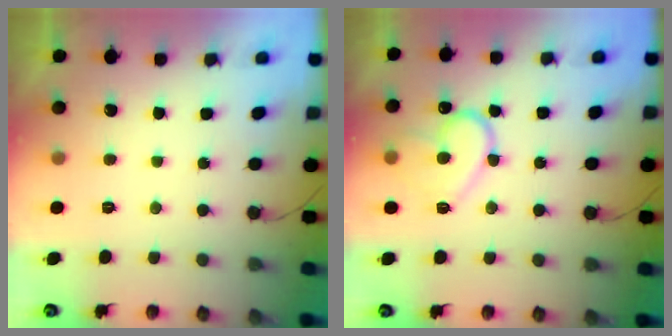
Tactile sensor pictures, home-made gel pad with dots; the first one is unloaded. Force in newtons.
{"total": 13.2, "press": 13.2, "slide": 1.4}